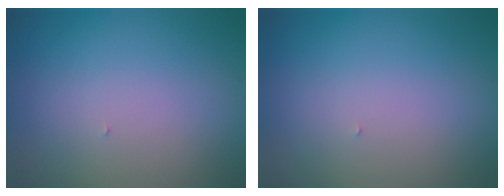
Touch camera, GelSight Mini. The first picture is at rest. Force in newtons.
{"total": 0.0}